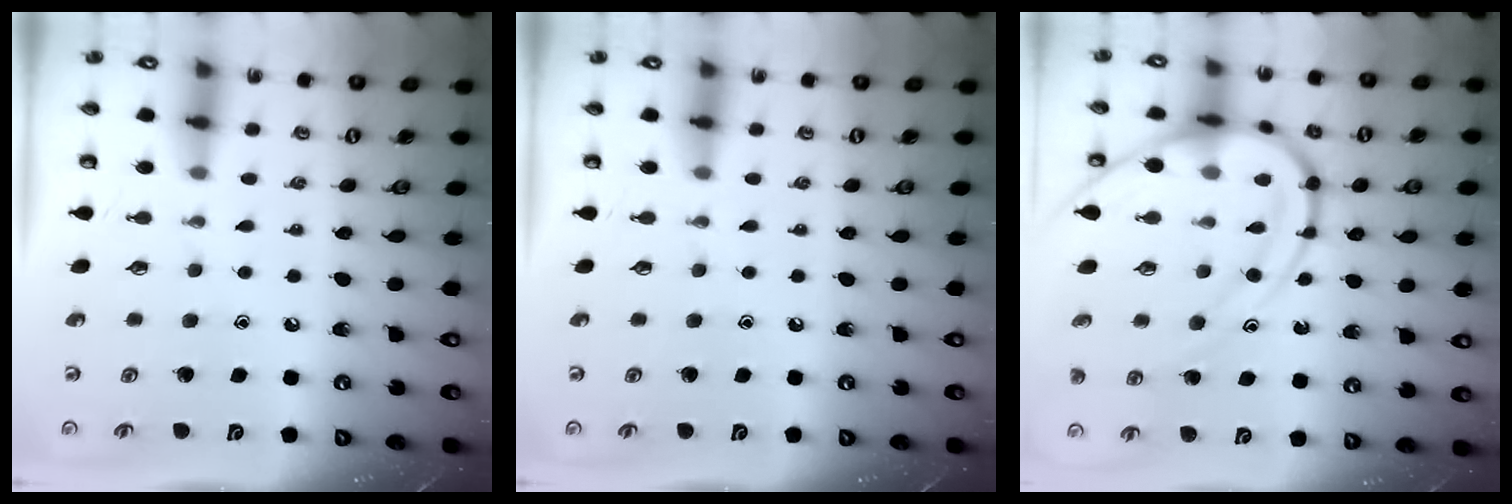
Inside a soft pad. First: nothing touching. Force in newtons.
{"total": 0.0}
{"total": 15.9, "press": 15.8, "slide": 1.6}